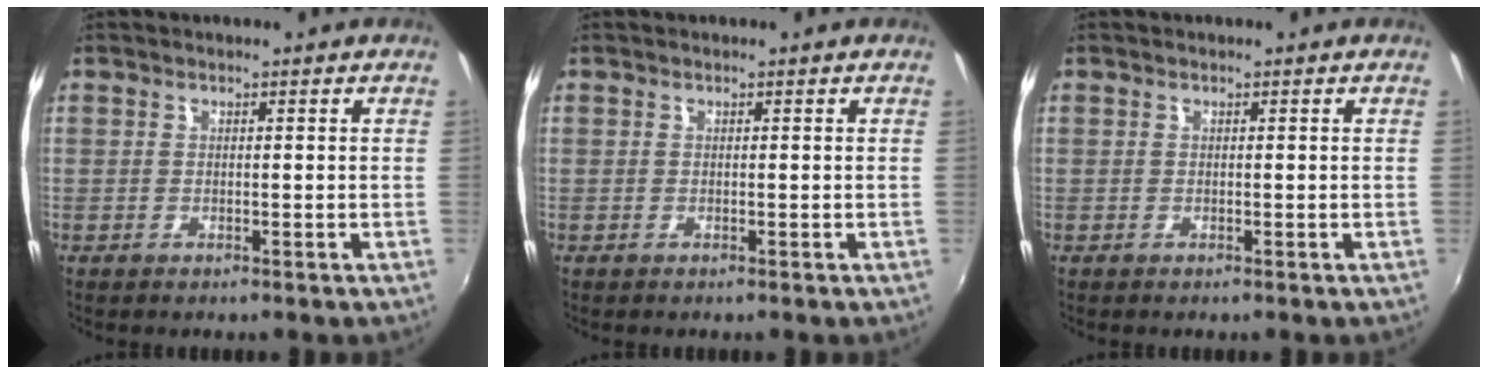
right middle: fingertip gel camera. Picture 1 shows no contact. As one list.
[{"total": 0.0}, {"total": 0.0}]